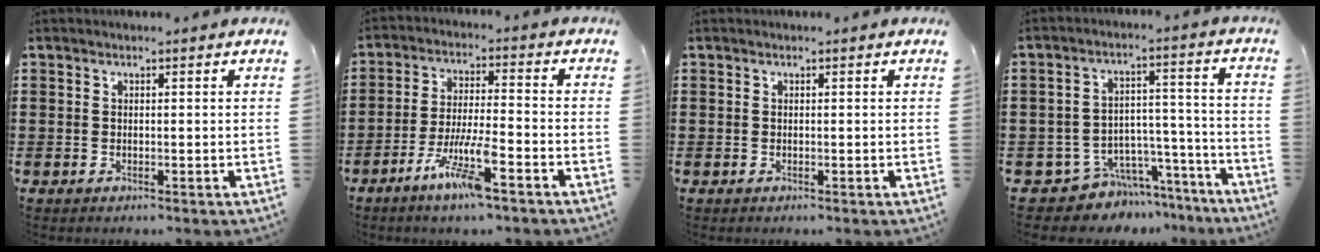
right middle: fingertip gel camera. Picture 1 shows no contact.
{"total": 8.4, "force": [-5.0, 1.2, 6.6], "torque": [-0.137, -0.007, -0.095]}
{"total": 0.0}
{"total": 6.5, "force": [-5.6, 3.2, 0.7], "torque": [-0.015, 0.020, -0.105]}